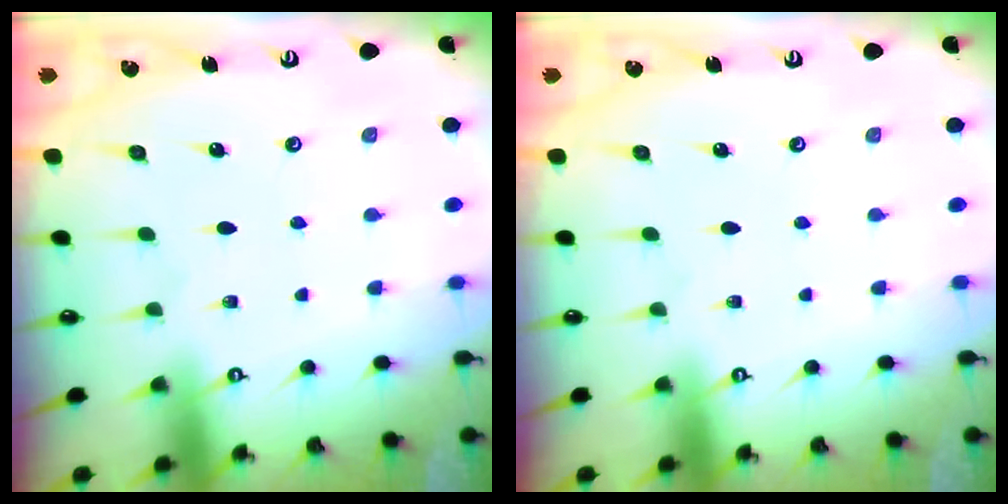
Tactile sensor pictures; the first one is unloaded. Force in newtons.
{"total": 0.0}